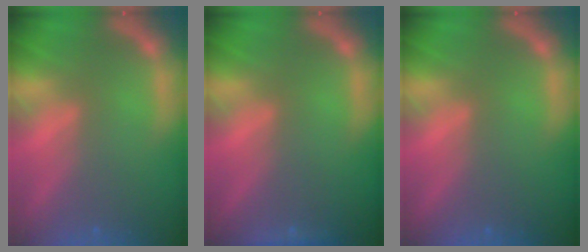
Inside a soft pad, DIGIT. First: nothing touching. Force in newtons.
{"total": 0.9}
{"total": 0.0}